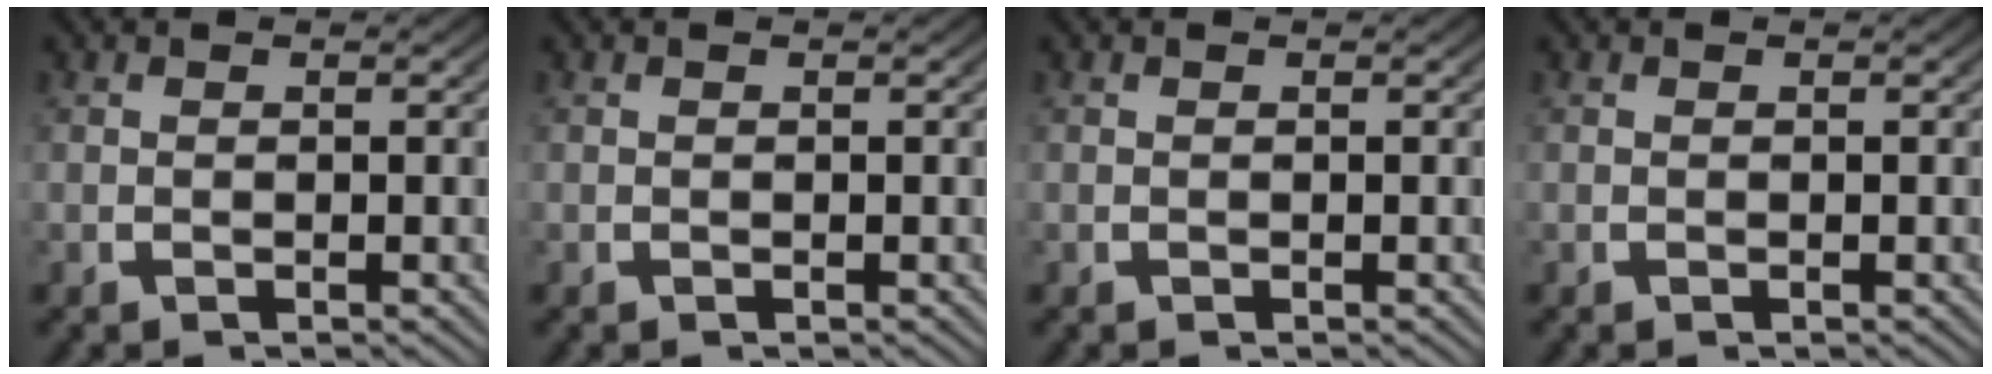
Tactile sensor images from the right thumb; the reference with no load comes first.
{"total": 0.0}
{"total": 0.0}
{"total": 0.0}